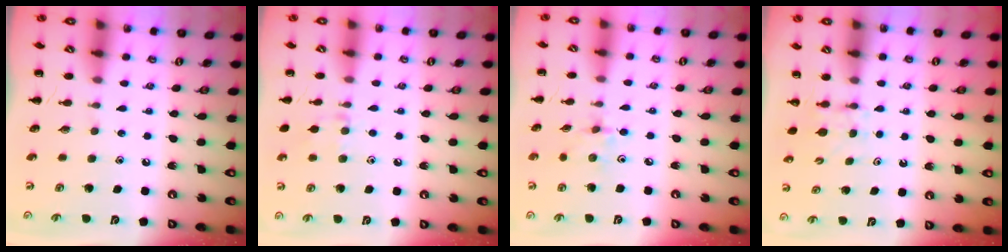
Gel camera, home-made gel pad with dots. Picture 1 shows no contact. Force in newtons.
{"total": 6.4, "press": 6.0, "slide": 2.3}
{"total": 2.9, "press": 2.7, "slide": 0.9}
{"total": 3.5, "press": 3.2, "slide": 1.4}